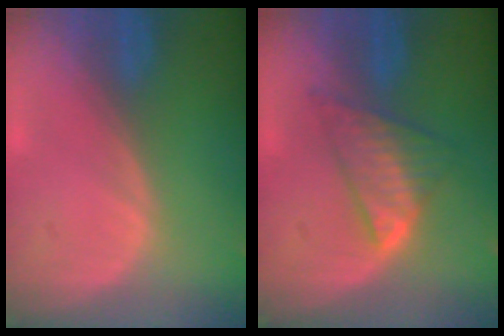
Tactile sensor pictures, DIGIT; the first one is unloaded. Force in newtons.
{"total": 5.8, "press": 5.7, "slide": 1.1}